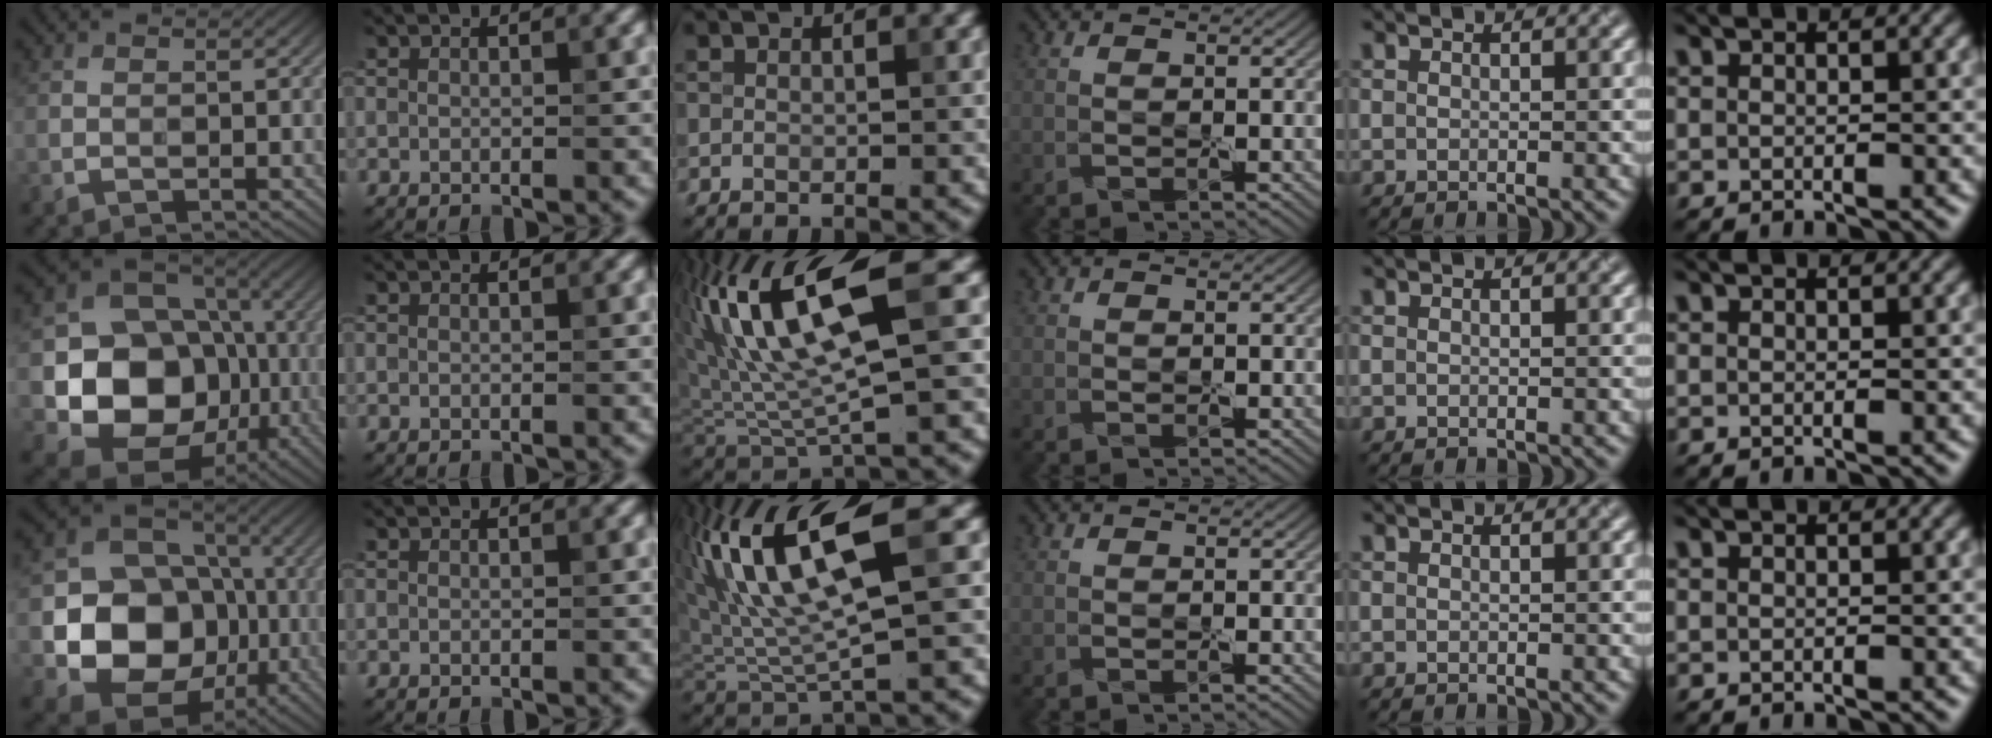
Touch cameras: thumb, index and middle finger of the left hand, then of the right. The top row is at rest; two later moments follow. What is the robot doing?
{"motion": "peel", "object": "plastic screen protector"}